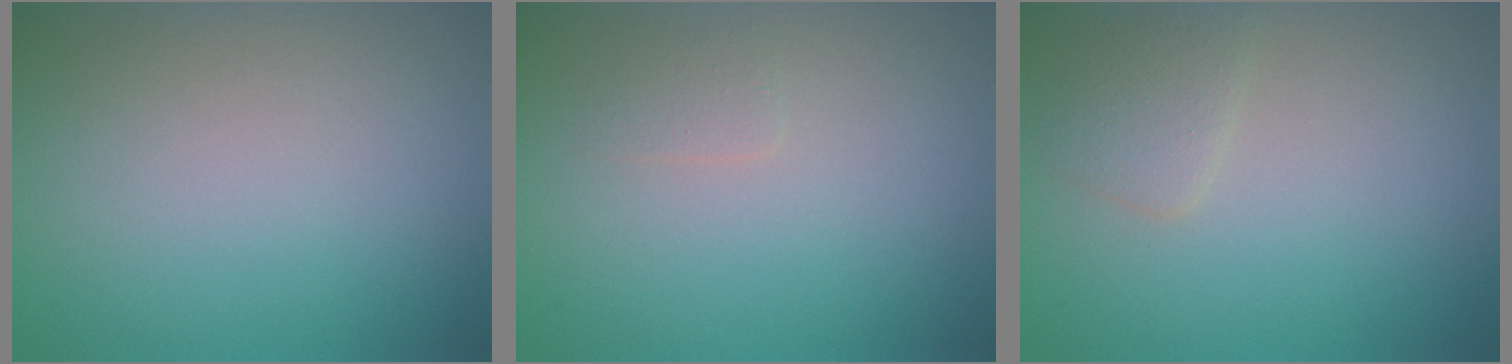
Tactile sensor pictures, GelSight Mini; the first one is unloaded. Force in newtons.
{"total": 0.8, "press": 0.8, "slide": 0.1}
{"total": 1.7, "press": 1.7, "slide": 0.1}